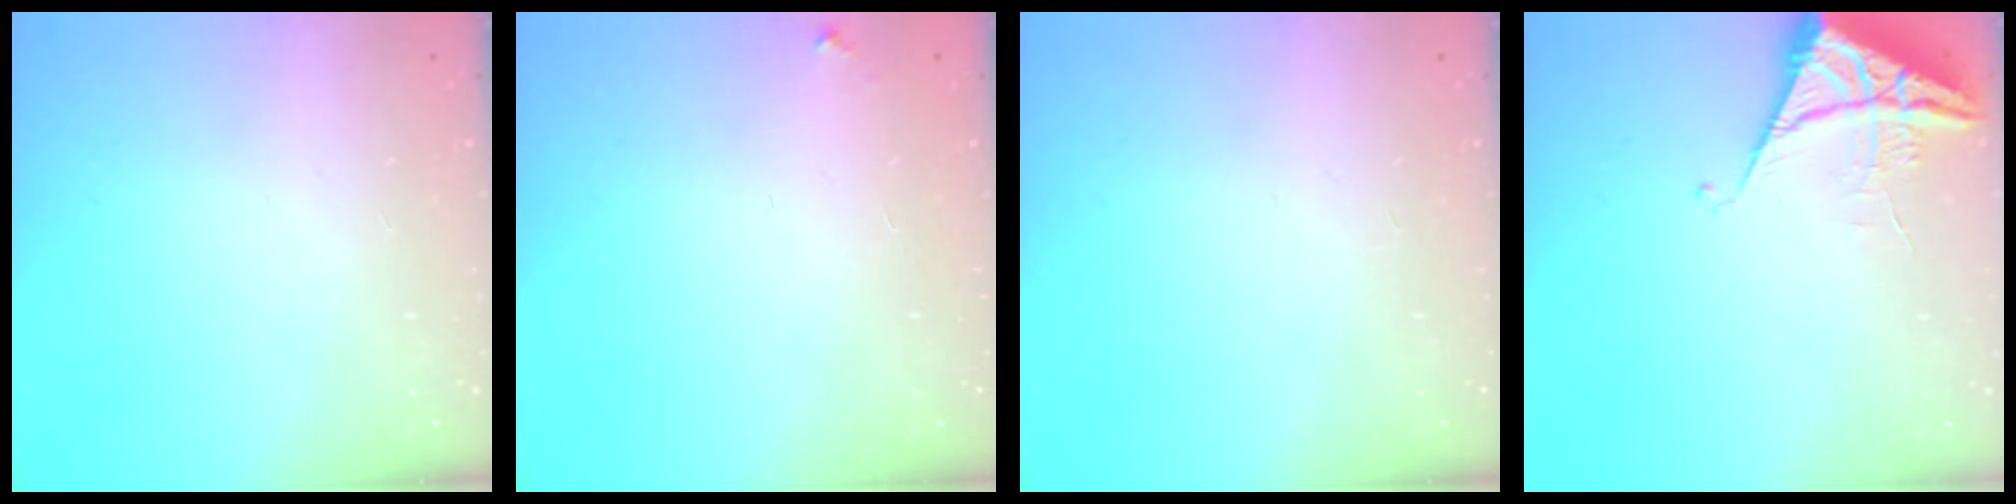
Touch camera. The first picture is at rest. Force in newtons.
{"total": 3.3, "press": 3.2, "slide": 0.3}
{"total": 0.0}
{"total": 6.1, "press": 6.1, "slide": 0.3}